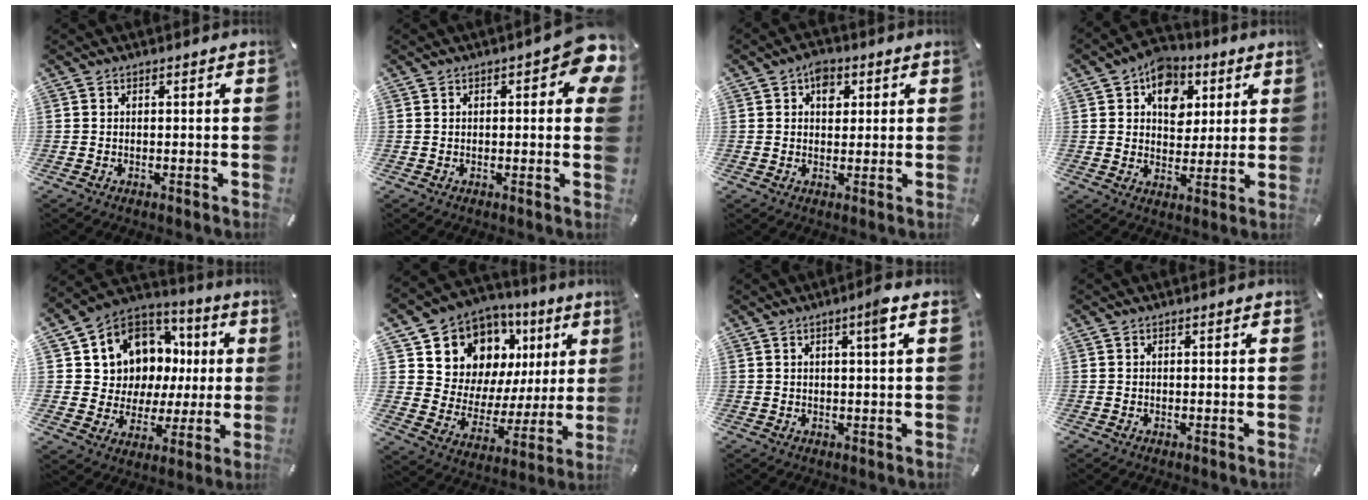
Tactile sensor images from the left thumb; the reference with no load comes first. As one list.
[{"total": 7.2, "force": [2.2, 3.0, 6.1], "torque": [-0.067, -0.009, 0.031]}, {"total": 4.5, "force": [1.6, 3.3, 2.6], "torque": [-0.015, -0.009, 0.020]}, {"total": 10.4, "force": [4.0, 8.2, 5.0], "torque": [-0.055, -0.016, 0.069]}, {"total": 10.5, "force": [3.3, 9.8, 1.9], "torque": [-0.042, -0.049, 0.079]}, {"total": 12.0, "force": [7.6, 9.0, 2.6], "torque": [-0.052, -0.079, 0.142]}, {"total": 3.7, "force": [1.6, 0.1, 3.4], "torque": [-0.051, -0.006, 0.021]}, {"total": 0.0}]